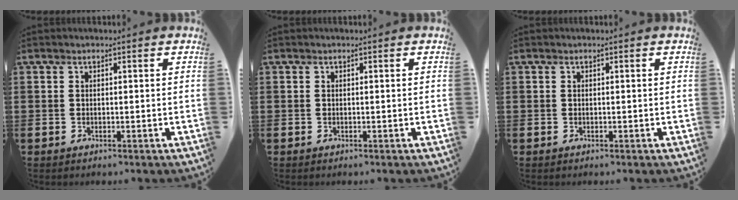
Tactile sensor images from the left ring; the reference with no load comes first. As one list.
[{"total": 0.0}, {"total": 0.0}]